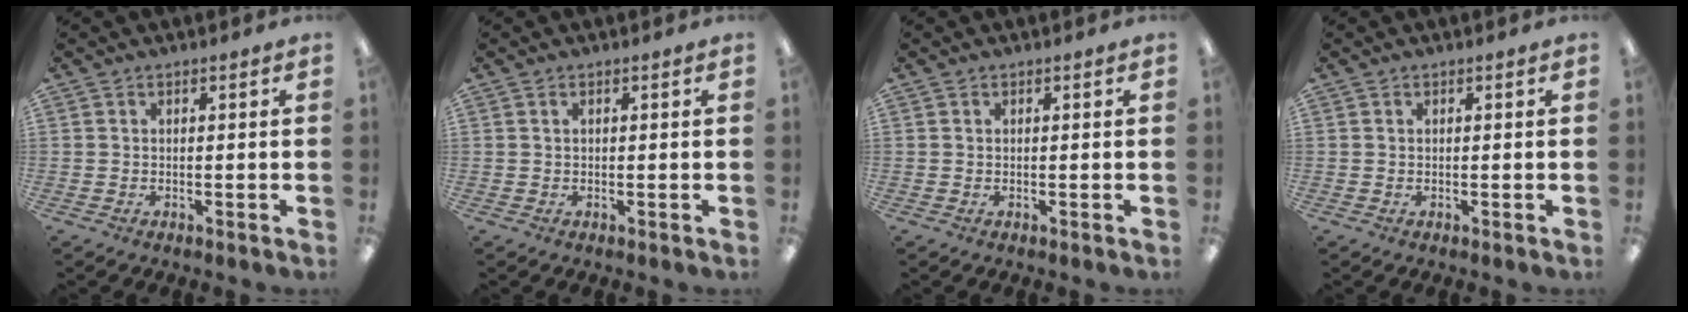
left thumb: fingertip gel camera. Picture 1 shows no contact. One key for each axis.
{"total": 0.6, "fx": 0.2, "fy": 0.3, "fz": 0.5, "tx": -0.011, "ty": 0.002, "tz": 0.004}
{"total": 0.0}
{"total": 0.0}